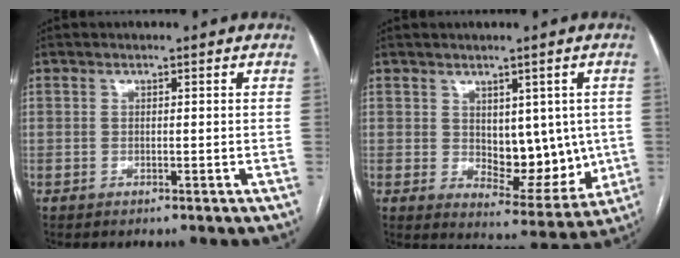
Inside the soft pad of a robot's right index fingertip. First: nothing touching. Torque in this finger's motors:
{"motor_torque": [0.75, 0.58, 0.08, 0.02]}